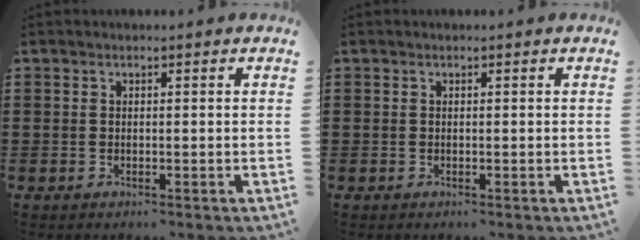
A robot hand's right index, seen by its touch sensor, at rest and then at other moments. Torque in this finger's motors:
{"motor_torque": [0.00, 0.01, 0.00, 0.00]}